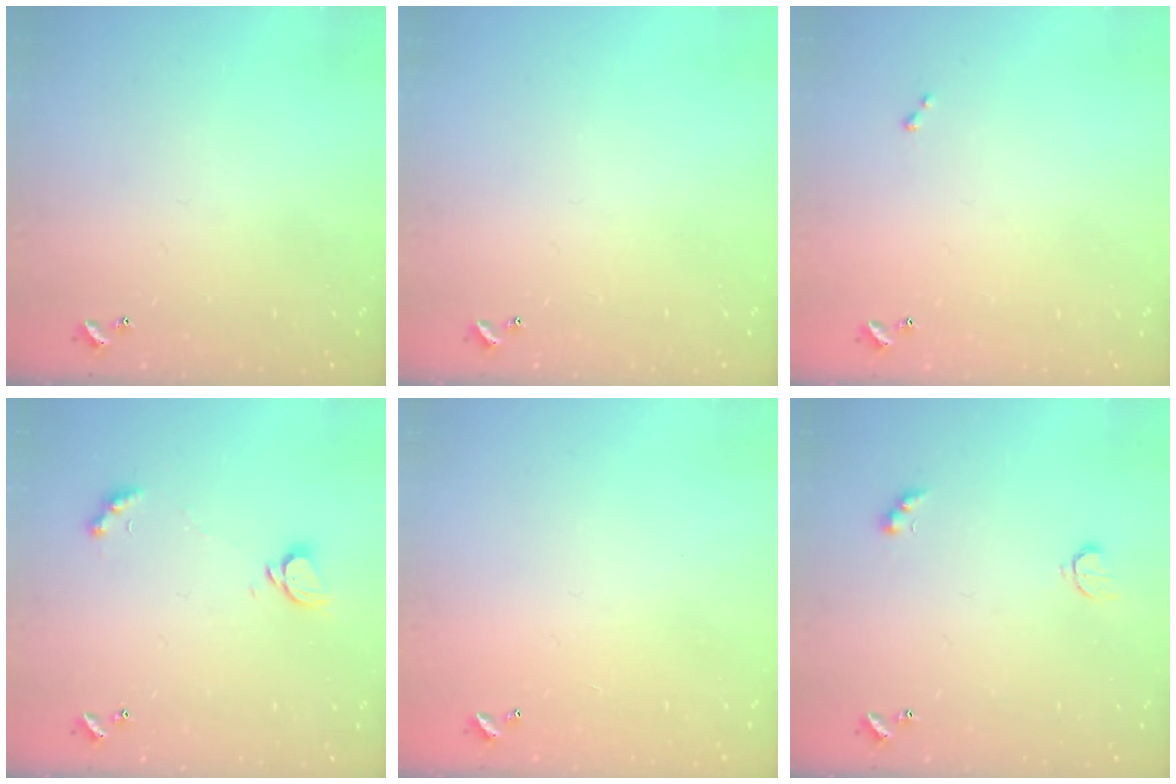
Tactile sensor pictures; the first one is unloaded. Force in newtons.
{"total": 0.0}
{"total": 0.0}
{"total": 2.1, "press": 2.1, "slide": 0.3}
{"total": 2.8, "press": 2.8, "slide": 0.1}
{"total": 4.5, "press": 4.5, "slide": 0.8}